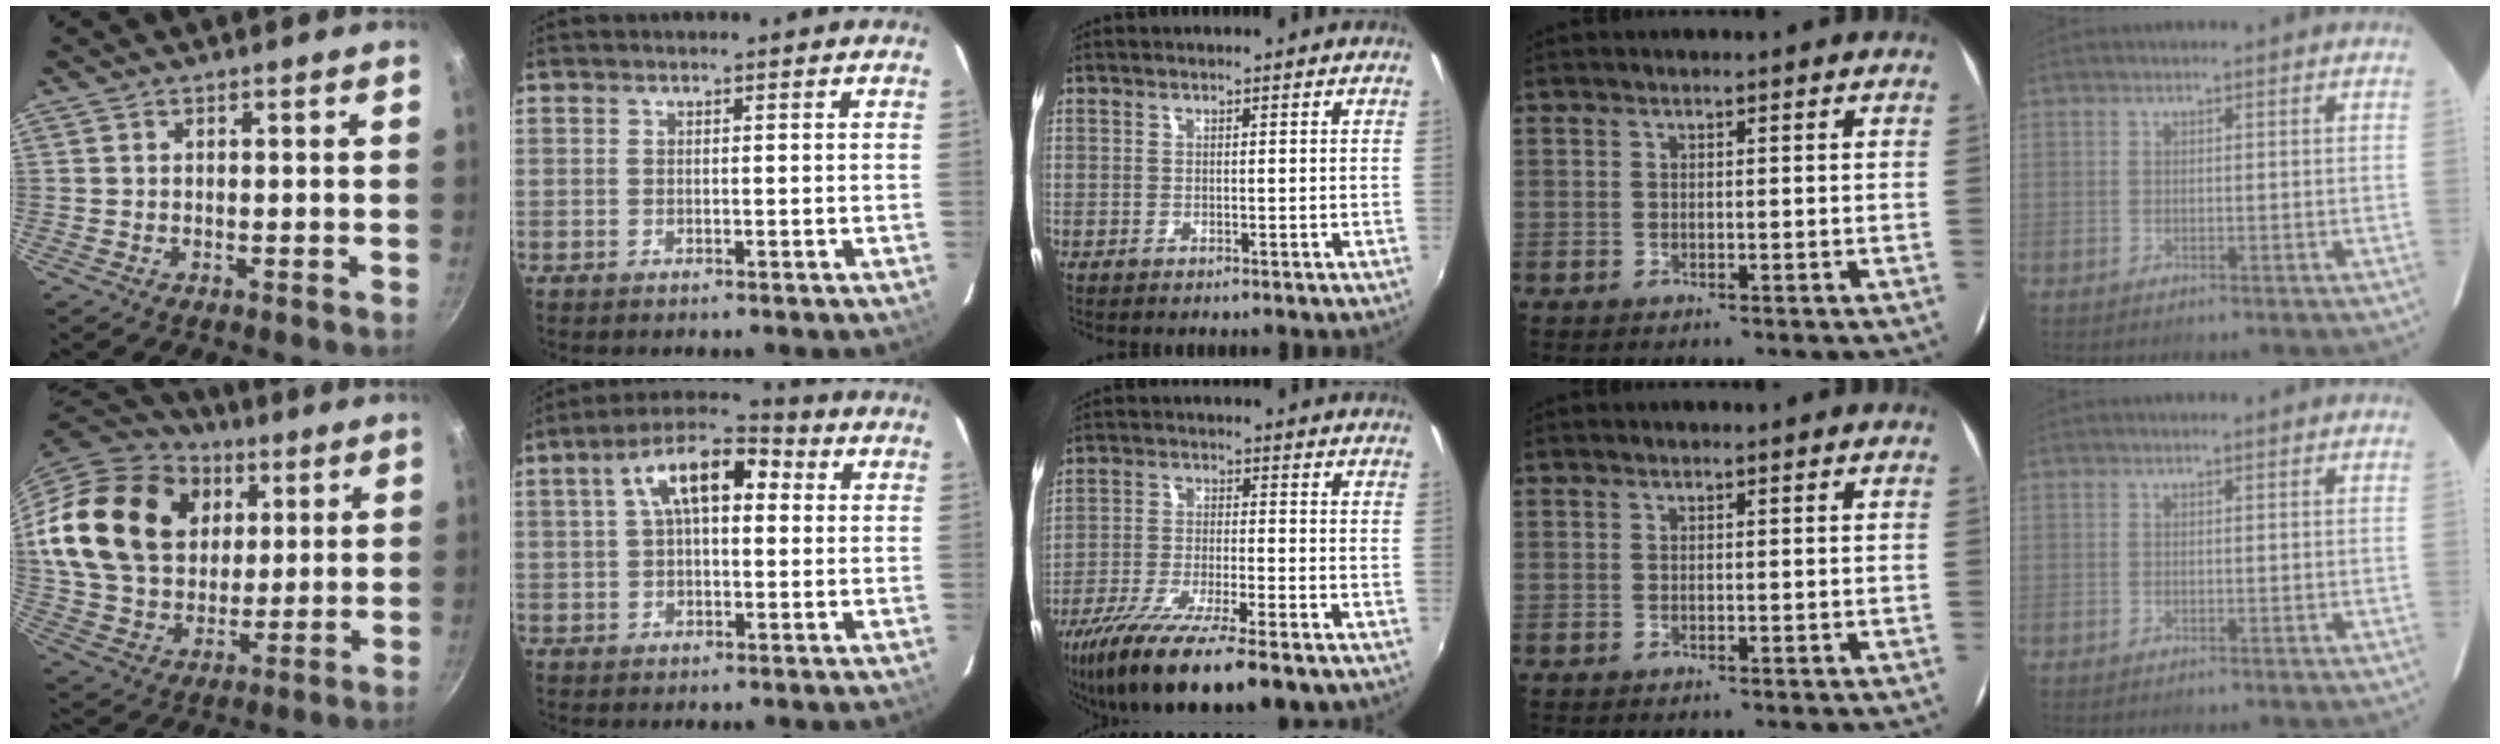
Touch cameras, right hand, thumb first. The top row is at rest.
{"thumb": {"total": 27.4, "force": [9.3, 20.2, 16.1], "torque": [-0.284, -0.002, 0.173]}, "index": {"total": 11.8, "force": [2.6, 5.9, 9.8], "torque": [-0.172, 0.036, 0.034]}, "middle": {"total": 16.8, "force": [-12.1, 2.9, 11.3], "torque": [-0.224, -0.050, -0.206]}}